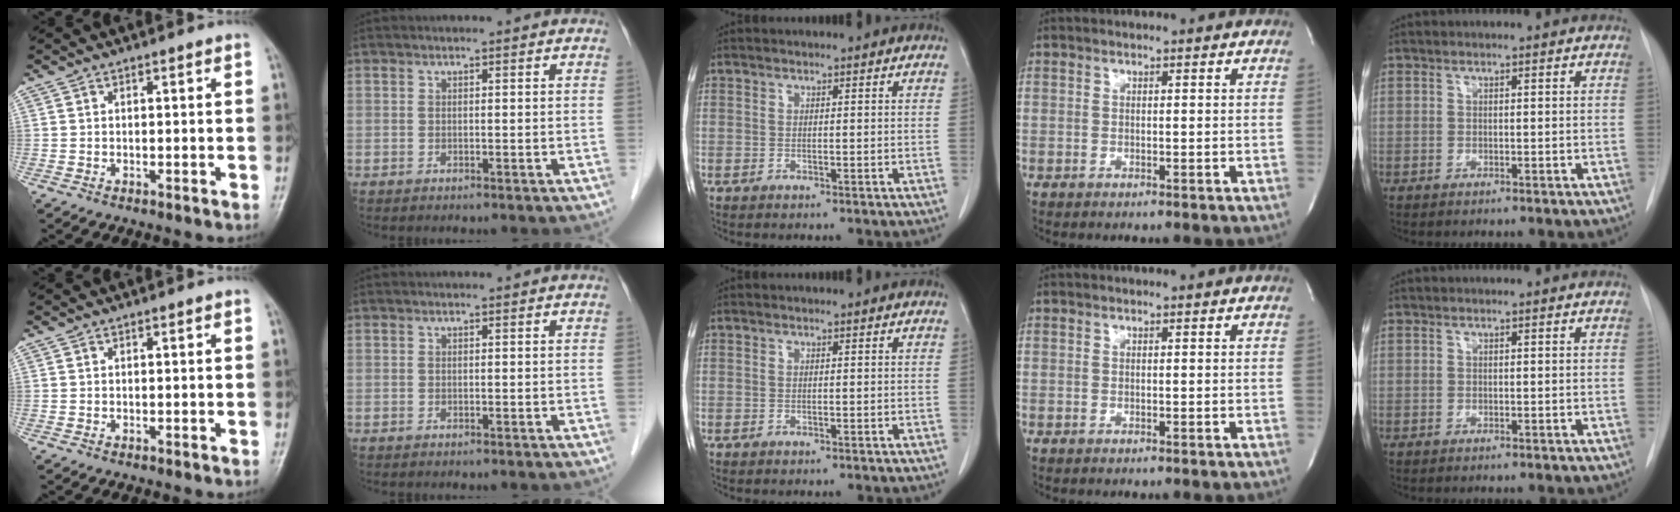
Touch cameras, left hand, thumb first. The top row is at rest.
{}